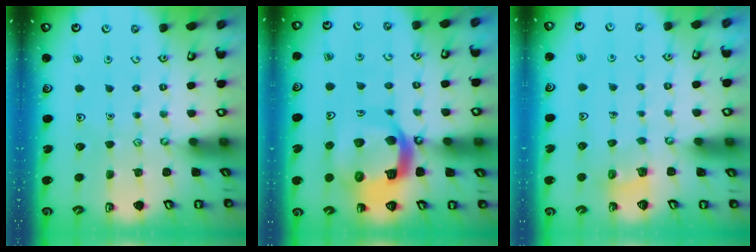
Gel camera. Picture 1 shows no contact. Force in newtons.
{"total": 18.0, "press": 17.9, "slide": 1.9}
{"total": 3.7, "press": 3.6, "slide": 0.2}